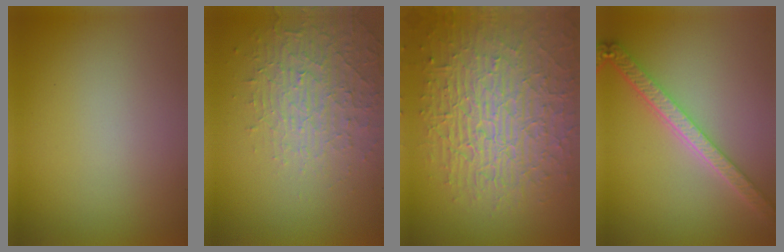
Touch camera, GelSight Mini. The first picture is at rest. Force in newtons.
{"total": 4.5, "press": 3.1, "slide": 3.4}
{"total": 10.5, "press": 6.7, "slide": 8.1}
{"total": 4.8, "press": 3.8, "slide": 3.0}